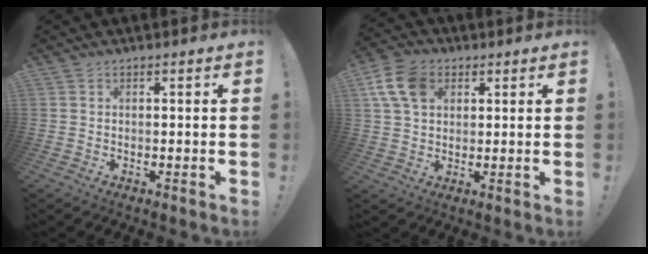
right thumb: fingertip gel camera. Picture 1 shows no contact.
{"total": 11.3, "force": [4.0, 7.9, 7.0], "torque": [-0.129, -0.003, 0.079]}